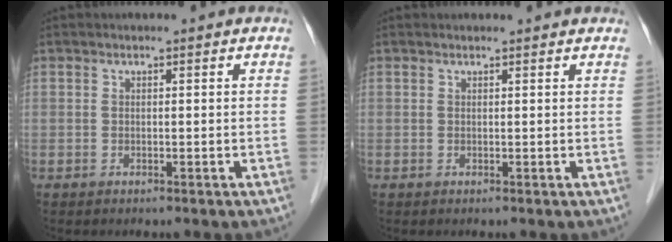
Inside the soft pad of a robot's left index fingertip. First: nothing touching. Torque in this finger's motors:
{"motor_torque": [0.20, -0.30, 0.02, 0.01]}